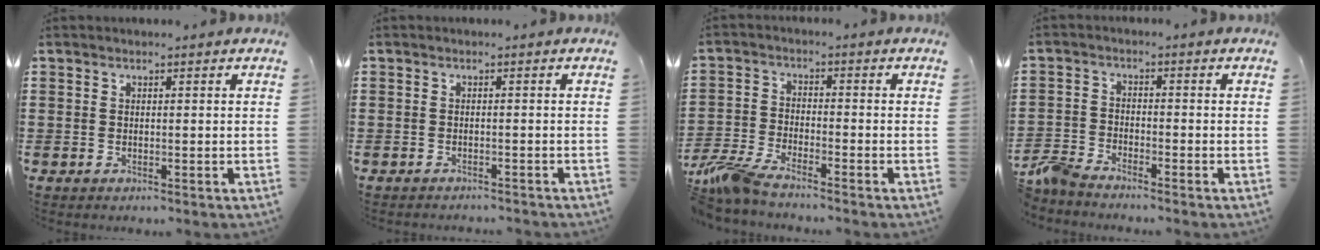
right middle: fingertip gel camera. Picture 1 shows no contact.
{"total": 0.9, "force": [-0.9, 0.0, 0.0], "torque": [-0.002, 0.000, -0.019]}
{"total": 5.6, "force": [-4.9, 0.7, 2.6], "torque": [-0.083, -0.013, -0.102]}
{"total": 3.9, "force": [-3.7, 0.6, 1.1], "torque": [-0.049, -0.004, -0.083]}